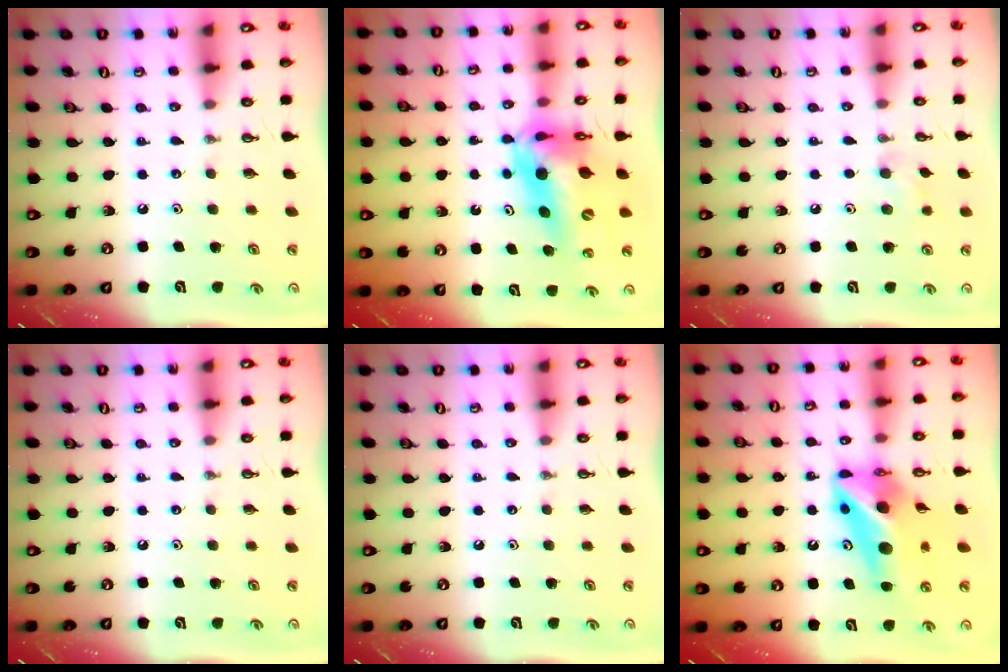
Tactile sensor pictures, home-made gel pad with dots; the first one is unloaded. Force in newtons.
{"total": 16.1, "press": 16.1, "slide": 1.4}
{"total": 7.3, "press": 7.3, "slide": 0.6}
{"total": 0.0}
{"total": 0.0}
{"total": 14.7, "press": 14.6, "slide": 1.5}